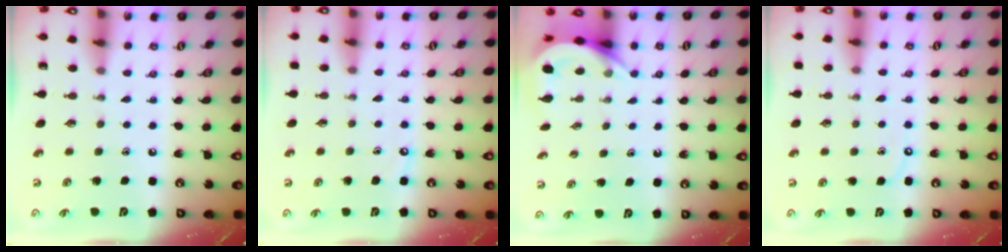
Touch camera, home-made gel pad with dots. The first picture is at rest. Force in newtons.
{"total": 3.5, "press": 3.5, "slide": 0.5}
{"total": 5.3, "press": 5.3, "slide": 0.4}
{"total": 4.9, "press": 4.9, "slide": 0.5}